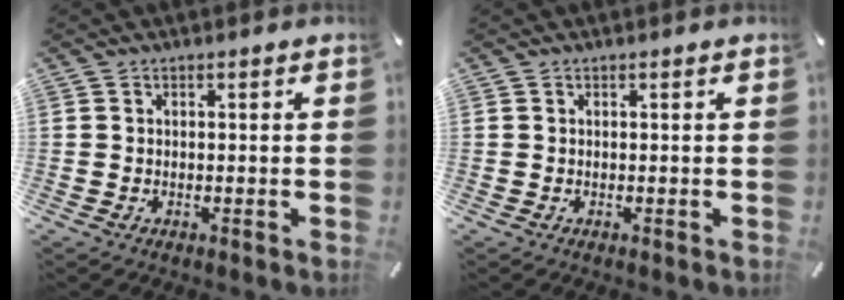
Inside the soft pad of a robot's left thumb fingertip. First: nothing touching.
{"total": 0.0}